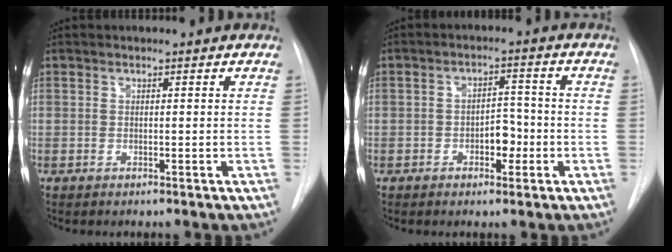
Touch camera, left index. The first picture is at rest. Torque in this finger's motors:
{"motor_torque": [0.13, 0.07, 0.07, 0.03]}